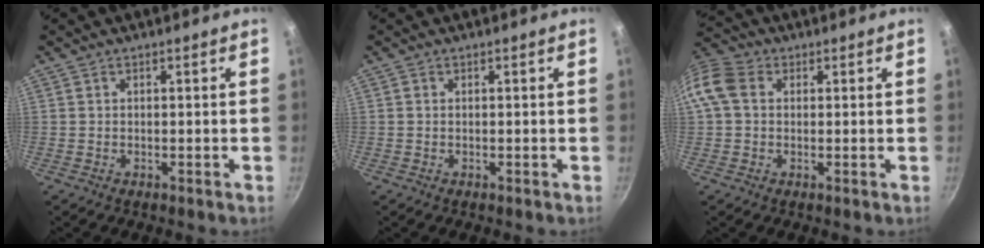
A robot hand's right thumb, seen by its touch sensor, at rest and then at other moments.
{"total": 0.0}
{"total": 10.7, "force": [1.8, 8.4, 6.3], "torque": [-0.140, 0.026, 0.019]}